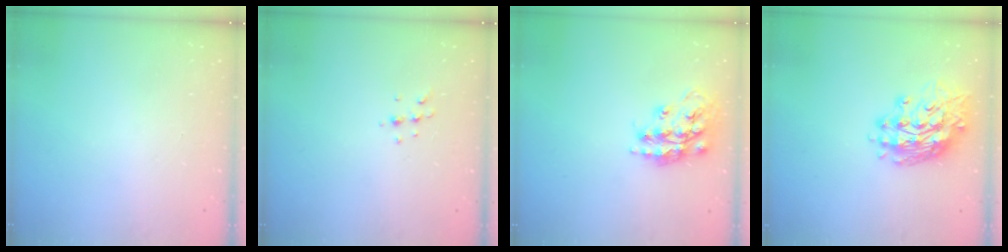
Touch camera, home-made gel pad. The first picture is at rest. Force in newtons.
{"total": 4.8, "press": 4.7, "slide": 1.1}
{"total": 16.8, "press": 16.7, "slide": 1.5}
{"total": 15.0, "press": 14.9, "slide": 1.4}